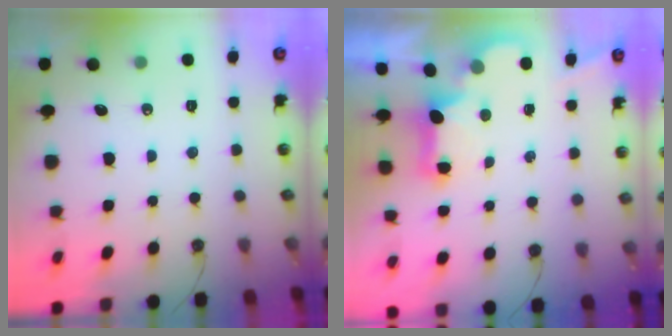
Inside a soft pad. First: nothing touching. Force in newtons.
{"total": 2.2, "press": 2.1, "slide": 0.6}